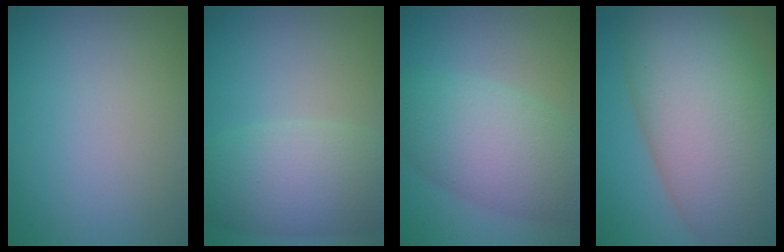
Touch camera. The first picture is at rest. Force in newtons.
{"total": 5.6, "press": 5.6, "slide": 0.4}
{"total": 7.3, "press": 7.3, "slide": 0.3}
{"total": 15.7, "press": 15.7, "slide": 0.8}